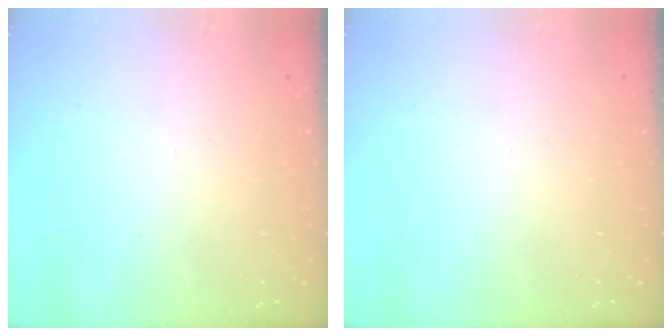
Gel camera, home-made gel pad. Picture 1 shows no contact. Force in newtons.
{"total": 0.0}